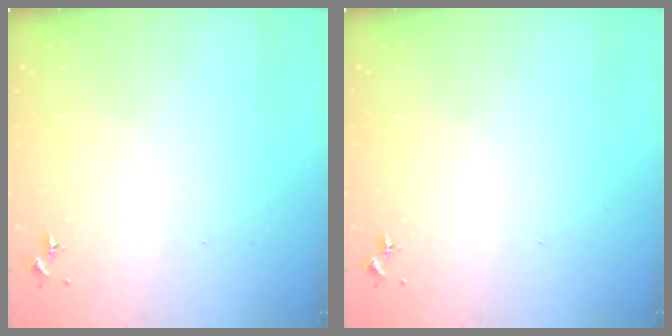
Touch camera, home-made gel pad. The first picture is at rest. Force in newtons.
{"total": 0.0}